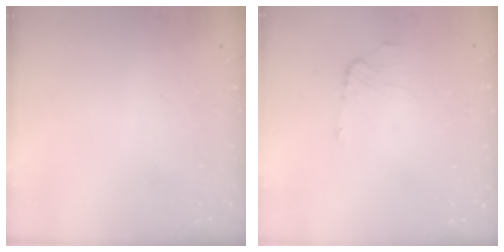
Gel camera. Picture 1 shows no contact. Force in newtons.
{"total": 0.5, "press": 0.3, "slide": 0.4}